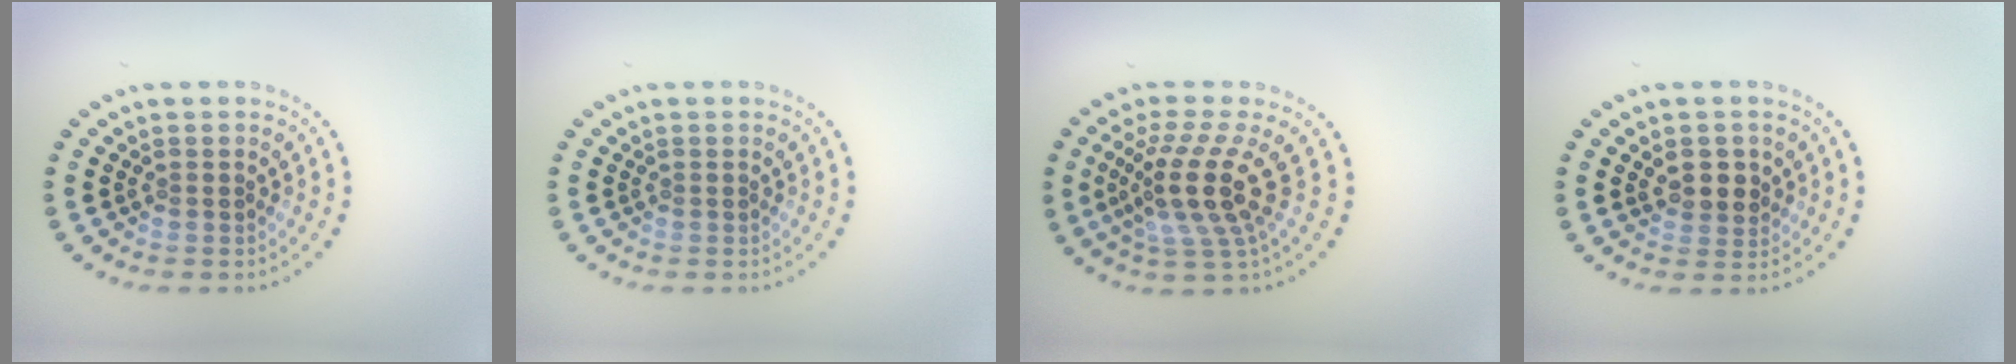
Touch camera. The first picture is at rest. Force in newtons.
{"total": 0.0}
{"total": 5.1, "press": 3.7, "slide": 3.4}
{"total": 2.4, "press": 2.4, "slide": 0.5}